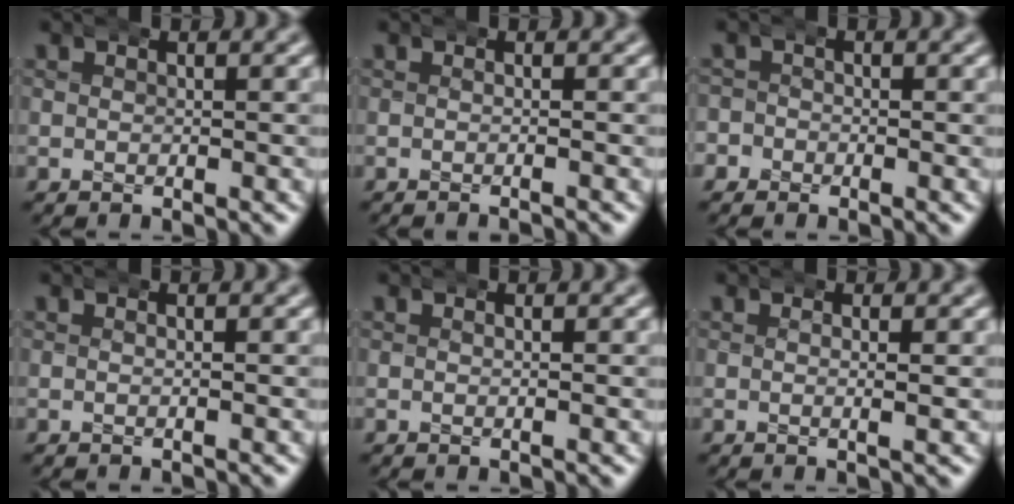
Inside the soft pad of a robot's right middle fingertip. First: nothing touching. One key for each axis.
{"total": 1.2, "fx": -1.1, "fy": -0.5, "fz": -0.1, "tx": 0.000, "ty": 0.000, "tz": -0.019}
{"total": 2.0, "fx": -1.1, "fy": 1.6, "fz": -0.8, "tx": 0.005, "ty": 0.000, "tz": -0.029}
{"total": 0.6, "fx": -0.2, "fy": -0.4, "fz": -0.4, "tx": 0.000, "ty": -0.001, "tz": -0.004}
{"total": 0.6, "fx": 0.1, "fy": -0.5, "fz": -0.4, "tx": 0.001, "ty": -0.001, "tz": 0.001}
{"total": 0.9, "fx": 0.4, "fy": -0.8, "fz": 0.2, "tx": -0.008, "ty": -0.002, "tz": 0.004}